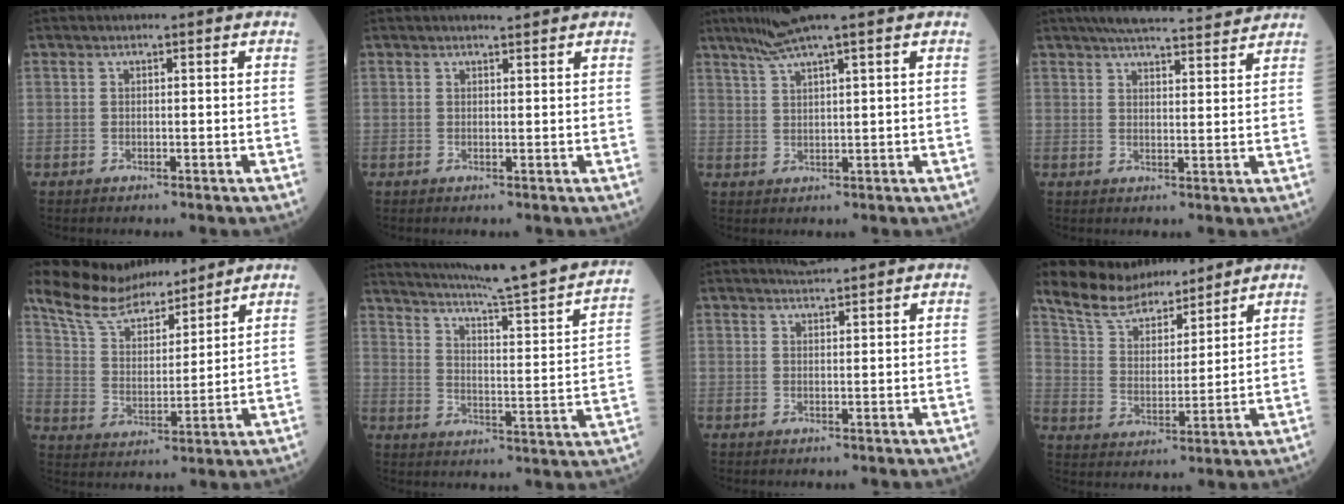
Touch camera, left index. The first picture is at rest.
{"total": 1.3, "force": [1.3, -0.1, 0.4], "torque": [-0.006, 0.001, 0.024]}
{"total": 4.7, "force": [3.6, -1.0, 2.9], "torque": [-0.064, 0.012, 0.074]}
{"total": 12.9, "force": [11.8, 1.0, 5.1], "torque": [-0.075, 0.016, 0.158]}
{"total": 11.5, "force": [10.6, 2.7, 3.6], "torque": [-0.077, 0.016, 0.203]}
{"total": 27.4, "force": [24.0, -0.8, 13.2], "torque": [-0.213, -0.068, 0.312]}
{"total": 1.5, "force": [1.5, -0.4, 0.1], "torque": [-0.004, 0.003, 0.032]}
{"total": 10.8, "force": [10.0, 2.9, 2.9], "torque": [-0.062, 0.016, 0.191]}